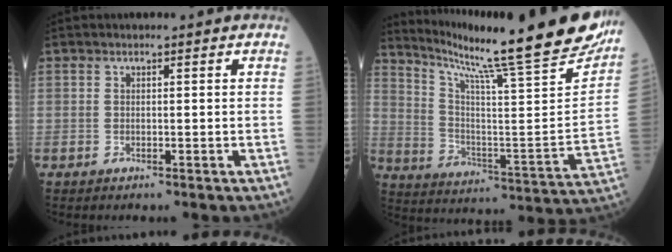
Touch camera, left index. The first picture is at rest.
{"total": 27.0, "force": [23.3, -0.4, 13.5], "torque": [-0.227, -0.093, 0.323]}